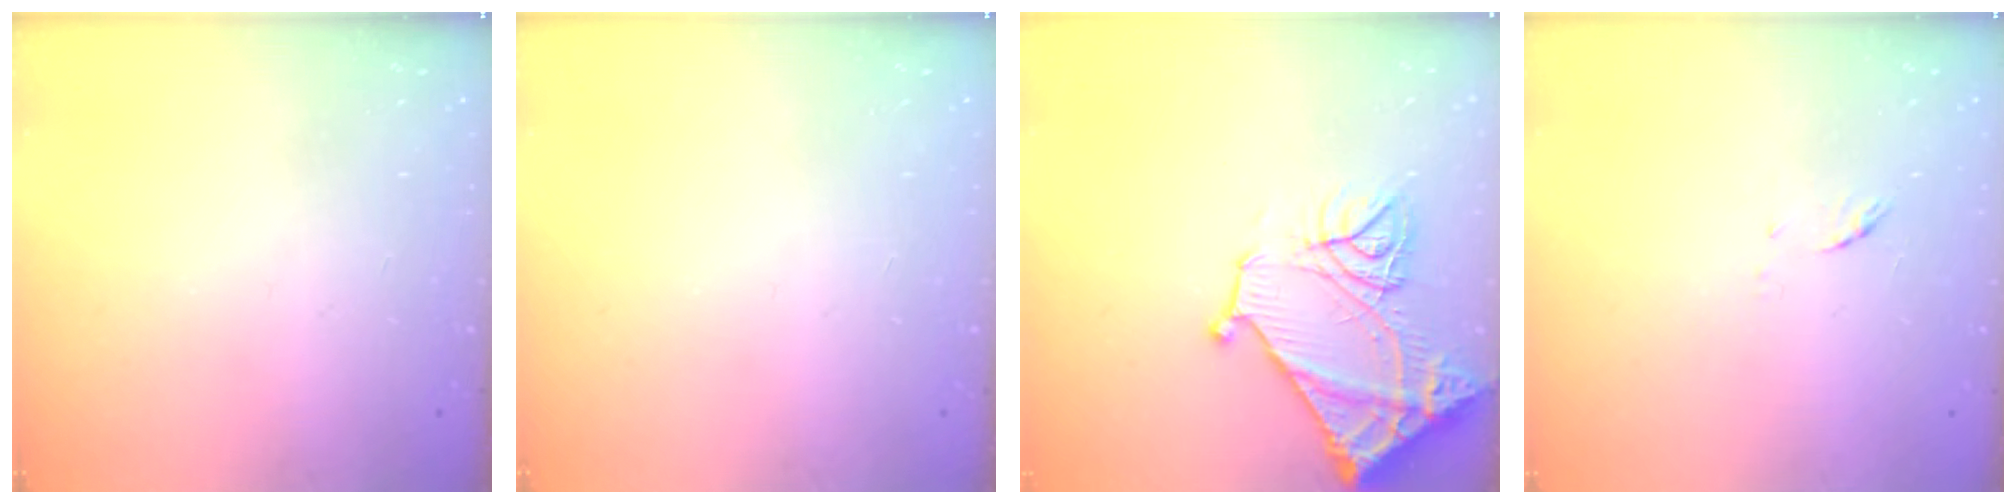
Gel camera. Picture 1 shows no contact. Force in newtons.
{"total": 0.0}
{"total": 15.8, "press": 15.7, "slide": 1.5}
{"total": 4.8, "press": 4.6, "slide": 1.3}